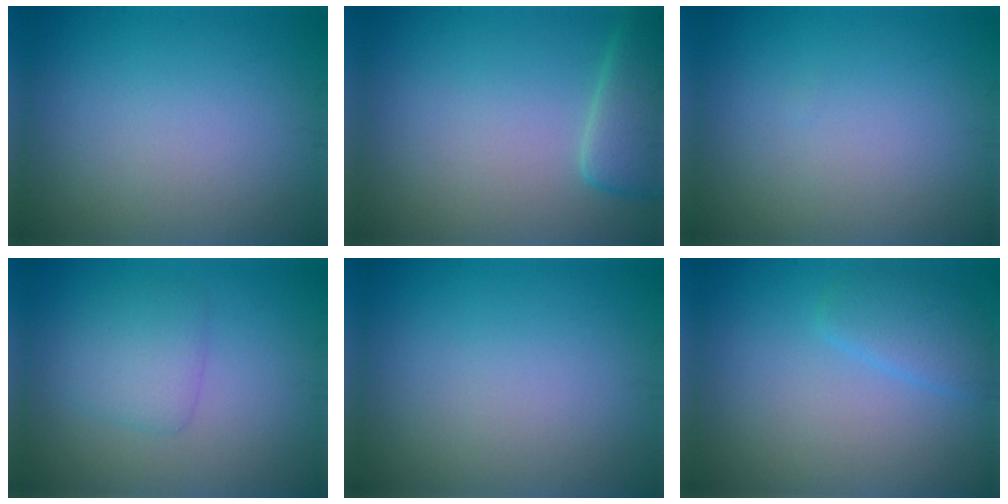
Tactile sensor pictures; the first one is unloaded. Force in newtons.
{"total": 3.8, "press": 3.8, "slide": 0.3}
{"total": 0.0}
{"total": 2.7, "press": 2.7, "slide": 0.1}
{"total": 0.0}
{"total": 2.4, "press": 2.4, "slide": 0.2}